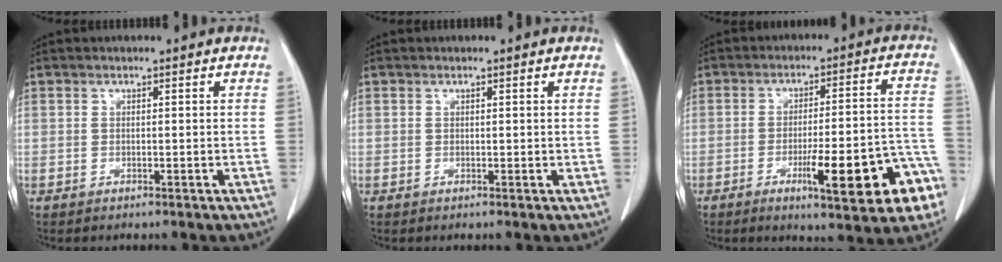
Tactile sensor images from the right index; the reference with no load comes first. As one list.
[{"total": 0.0}, {"total": 15.4, "force": [-6.6, 2.4, 13.7], "torque": [-0.138, 0.021, -0.074]}]